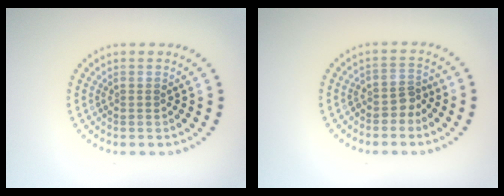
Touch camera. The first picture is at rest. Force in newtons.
{"total": 1.9, "press": 1.5, "slide": 1.3}